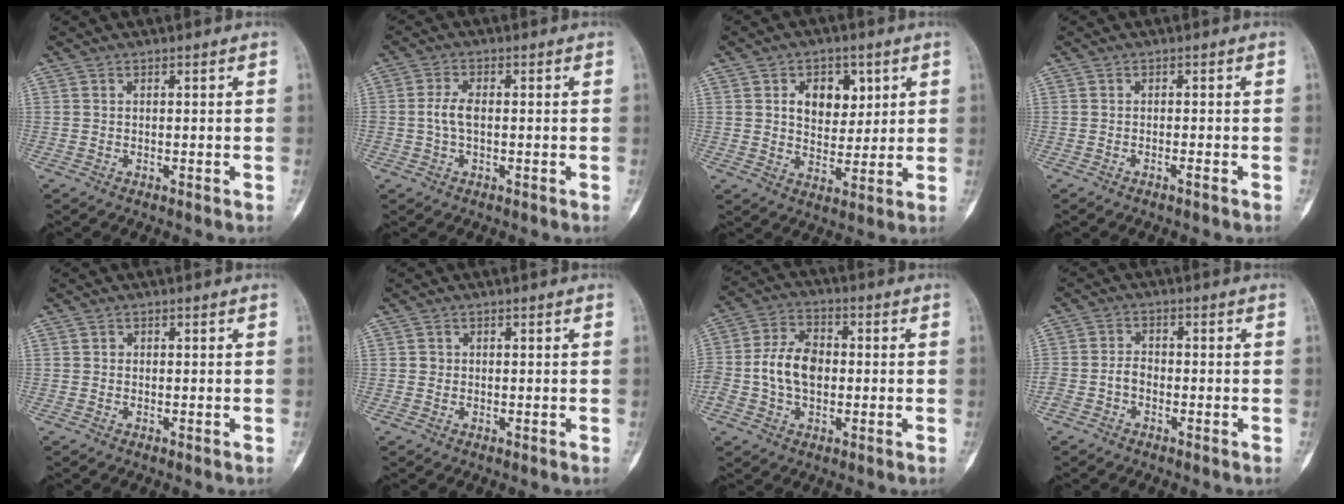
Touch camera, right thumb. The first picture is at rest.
{"total": 3.6, "force": [-0.2, 1.8, 3.1], "torque": [-0.069, 0.007, -0.006]}
{"total": 8.7, "force": [2.9, 6.1, 5.5], "torque": [-0.044, -0.013, 0.048]}
{"total": 0.8, "force": [-0.6, -0.1, 0.6], "torque": [-0.013, 0.003, -0.009]}
{"total": 0.5, "force": [0.0, 0.5, 0.1], "torque": [0.002, 0.002, -0.001]}
{"total": 0.8, "force": [0.0, 0.8, 0.1], "torque": [0.004, 0.003, 0.001]}
{"total": 9.9, "force": [-0.7, 6.7, 7.2], "torque": [-0.127, 0.026, -0.019]}
{"total": 3.3, "force": [-1.3, 2.3, 2.0], "torque": [-0.038, 0.013, -0.027]}